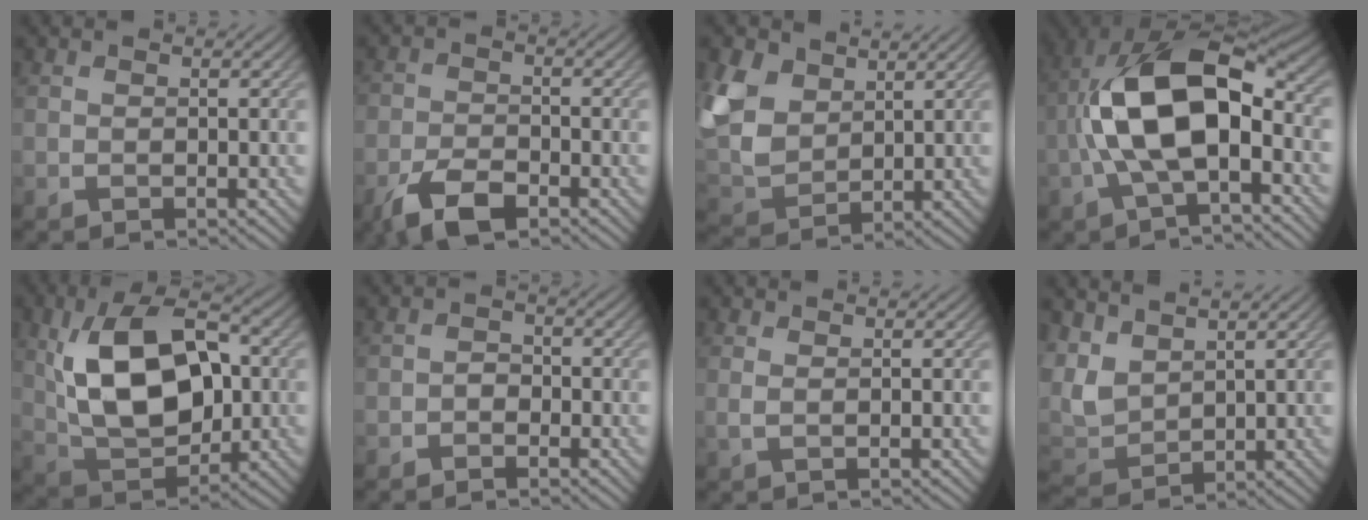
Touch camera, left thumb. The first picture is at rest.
{"total": 5.9, "force": [-3.7, 2.8, 3.7], "torque": [-0.072, -0.002, -0.075]}
{"total": 9.3, "force": [4.7, 5.9, 5.5], "torque": [-0.167, 0.011, 0.099]}
{"total": 14.8, "force": [-1.4, 7.2, 12.9], "torque": [-0.247, 0.006, -0.034]}
{"total": 14.2, "force": [2.0, 8.6, 11.2], "torque": [-0.215, 0.003, 0.035]}
{"total": 1.4, "force": [-0.9, 1.0, 0.6], "torque": [-0.007, 0.005, -0.020]}
{"total": 1.1, "force": [0.7, -0.2, 0.8], "torque": [-0.020, 0.005, 0.012]}
{"total": 6.9, "force": [4.0, 3.8, 4.1], "torque": [-0.123, 0.005, 0.086]}